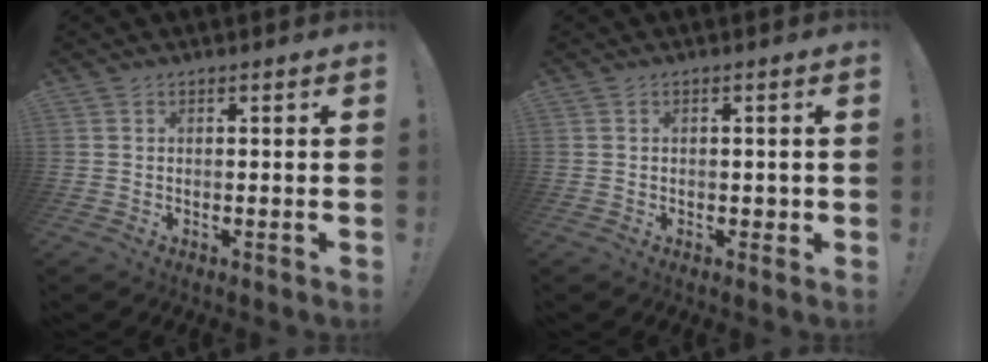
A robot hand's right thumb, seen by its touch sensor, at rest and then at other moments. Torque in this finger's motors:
{"motor_torque": [0.03, 0.15, 0.28, -0.25, 0.00]}